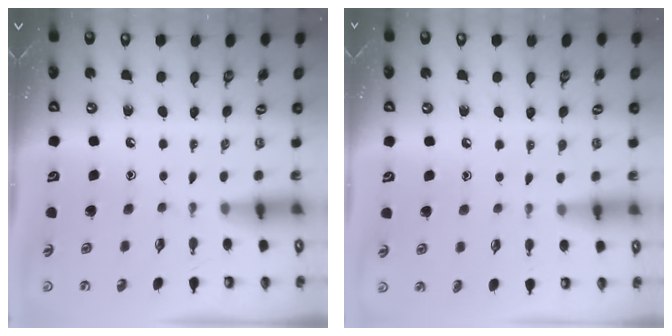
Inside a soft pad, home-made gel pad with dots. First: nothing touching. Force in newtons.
{"total": 4.8, "press": 4.7, "slide": 1.0}